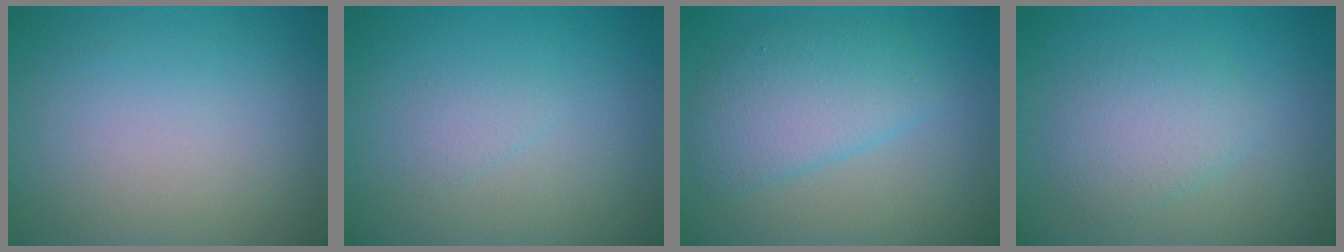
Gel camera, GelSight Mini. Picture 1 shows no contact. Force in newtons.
{"total": 0.9, "press": 0.9, "slide": 0.1}
{"total": 4.3, "press": 4.3, "slide": 0.1}
{"total": 3.0, "press": 3.0, "slide": 0.1}